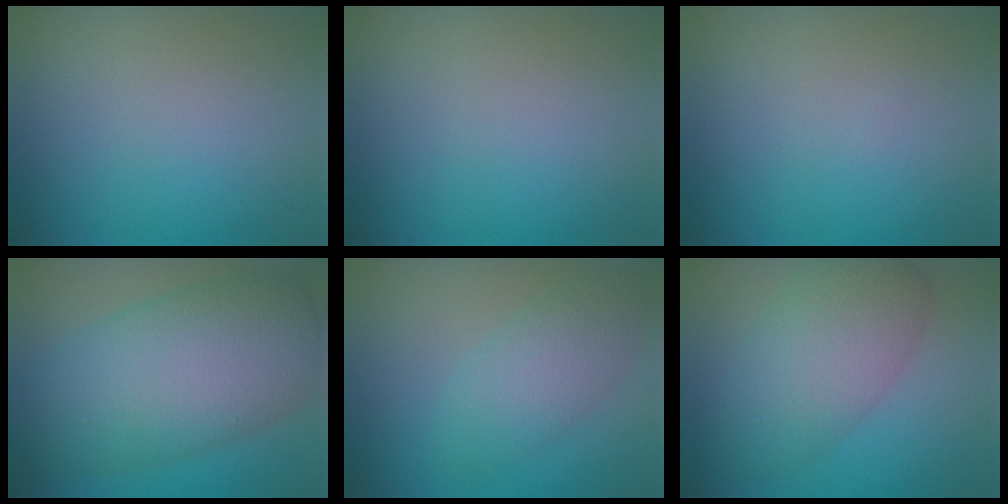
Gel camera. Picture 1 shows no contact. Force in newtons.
{"total": 0.0}
{"total": 0.0}
{"total": 11.1, "press": 11.1, "slide": 0.3}
{"total": 3.5, "press": 3.5, "slide": 0.1}
{"total": 6.3, "press": 6.3, "slide": 0.3}